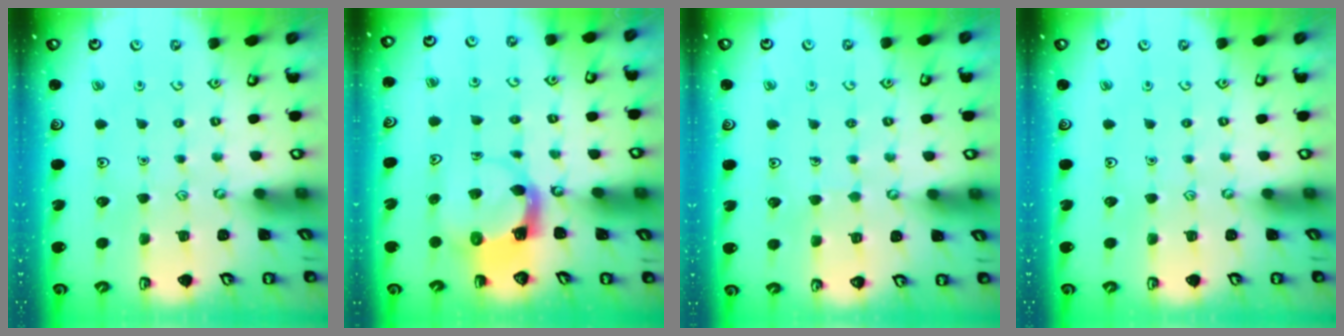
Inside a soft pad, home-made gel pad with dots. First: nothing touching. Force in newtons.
{"total": 3.9, "press": 3.9, "slide": 0.6}
{"total": 2.9, "press": 2.9, "slide": 0.2}
{"total": 0.0}